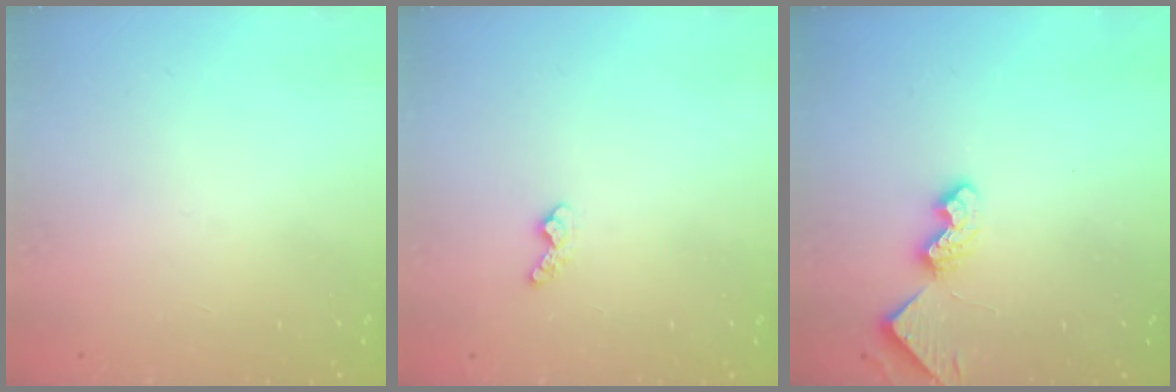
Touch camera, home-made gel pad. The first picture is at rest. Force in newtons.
{"total": 4.0, "press": 3.9, "slide": 0.4}
{"total": 8.5, "press": 8.4, "slide": 0.7}